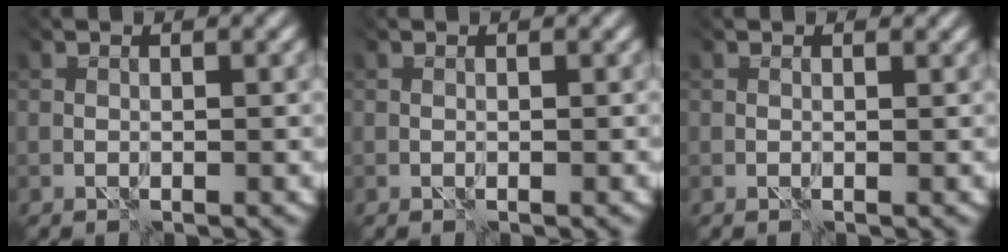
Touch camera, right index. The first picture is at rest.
{"total": 0.0}
{"total": 0.6, "force": [0.3, 0.4, 0.4], "torque": [-0.004, 0.002, 0.002]}